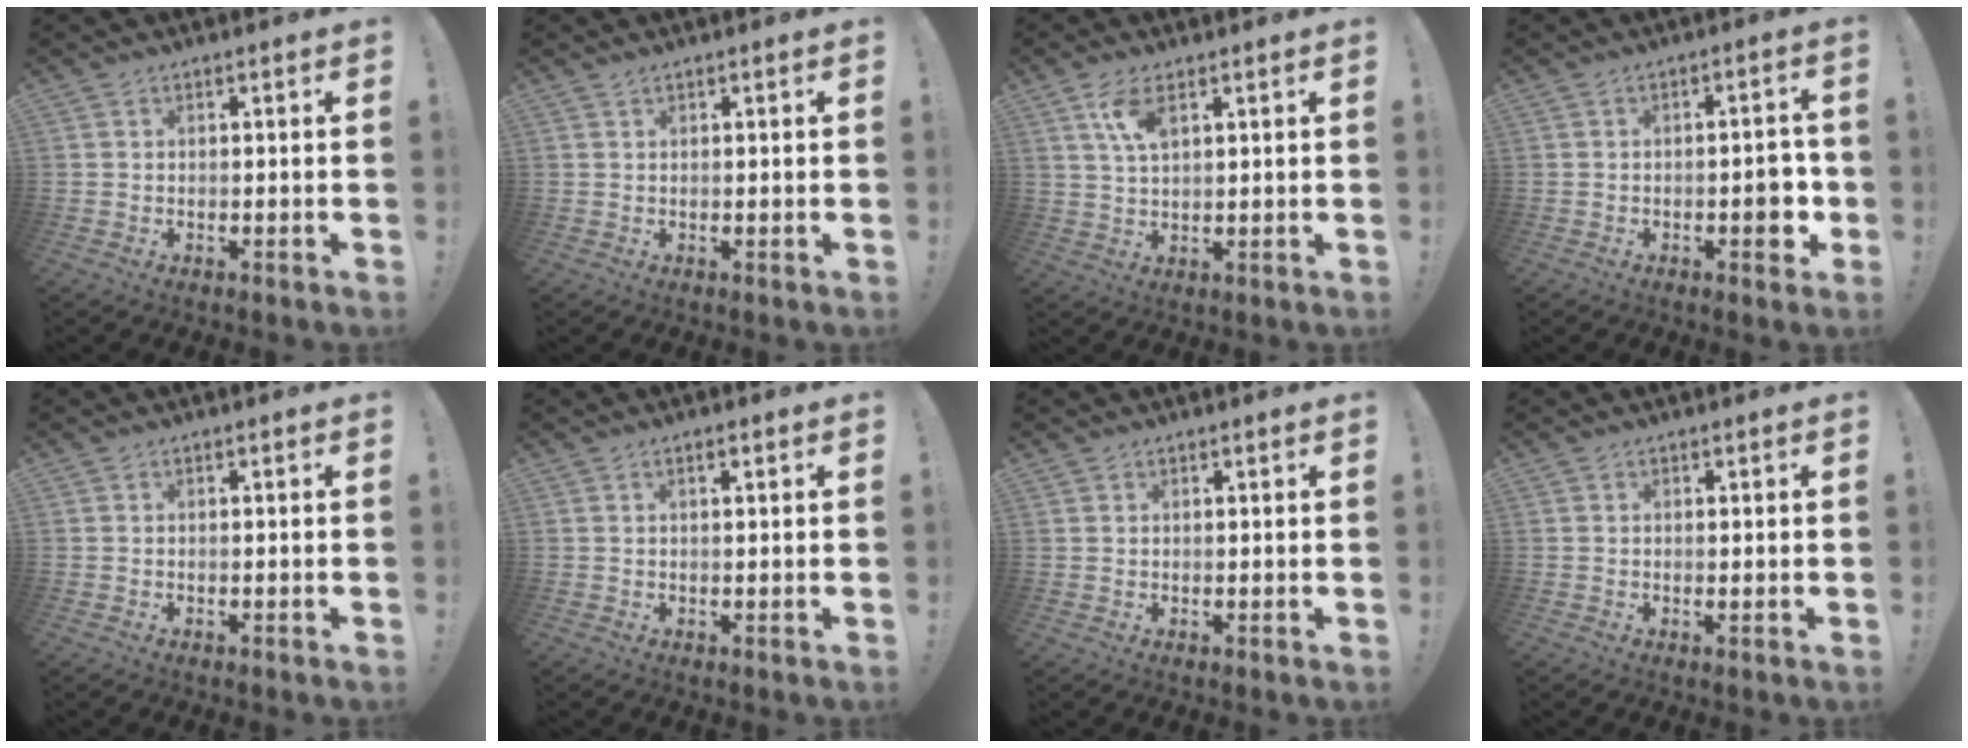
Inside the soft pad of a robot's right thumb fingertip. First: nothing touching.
{"total": 0.6, "force": [0.5, 0.1, 0.4], "torque": [-0.004, 0.000, 0.008]}
{"total": 6.3, "force": [3.0, 2.8, 4.8], "torque": [-0.084, -0.004, 0.053]}
{"total": 7.5, "force": [-2.0, 3.2, 6.5], "torque": [-0.068, 0.006, -0.030]}
{"total": 0.0}
{"total": 1.2, "force": [0.6, 0.4, 1.0], "torque": [-0.020, 0.002, 0.010]}
{"total": 1.3, "force": [0.8, 1.0, 0.0], "torque": [0.015, -0.008, 0.011]}
{"total": 0.6, "force": [0.3, 0.1, 0.5], "torque": [-0.004, -0.003, 0.005]}